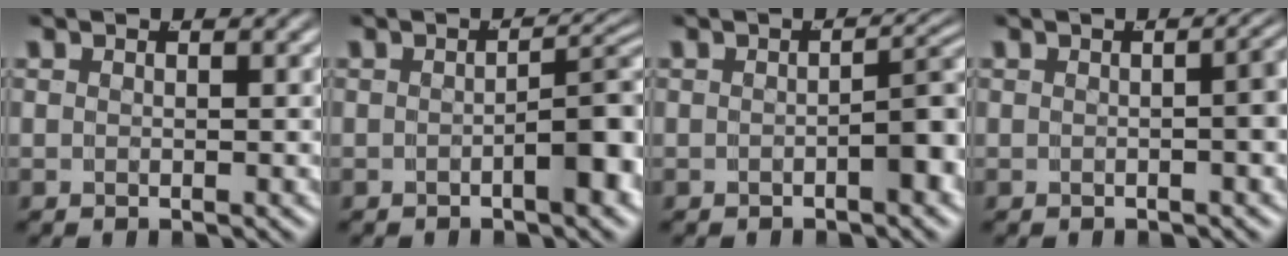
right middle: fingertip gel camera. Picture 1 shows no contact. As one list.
[{"total": 4.8, "force": [-1.8, 1.4, 4.2], "torque": [-0.038, 0.004, -0.029]}, {"total": 3.5, "force": [-1.4, 1.0, 3.0], "torque": [-0.025, 0.005, -0.023]}, {"total": 2.3, "force": [-0.4, 0.4, 2.2], "torque": [-0.019, 0.009, -0.008]}]